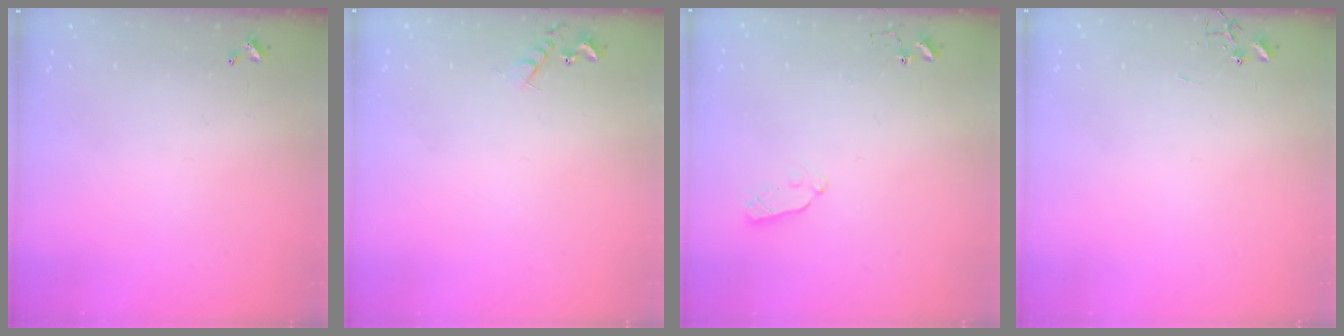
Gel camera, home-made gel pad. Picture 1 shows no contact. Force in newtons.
{"total": 6.1, "press": 6.0, "slide": 0.9}
{"total": 3.8, "press": 3.8, "slide": 0.6}
{"total": 0.0}